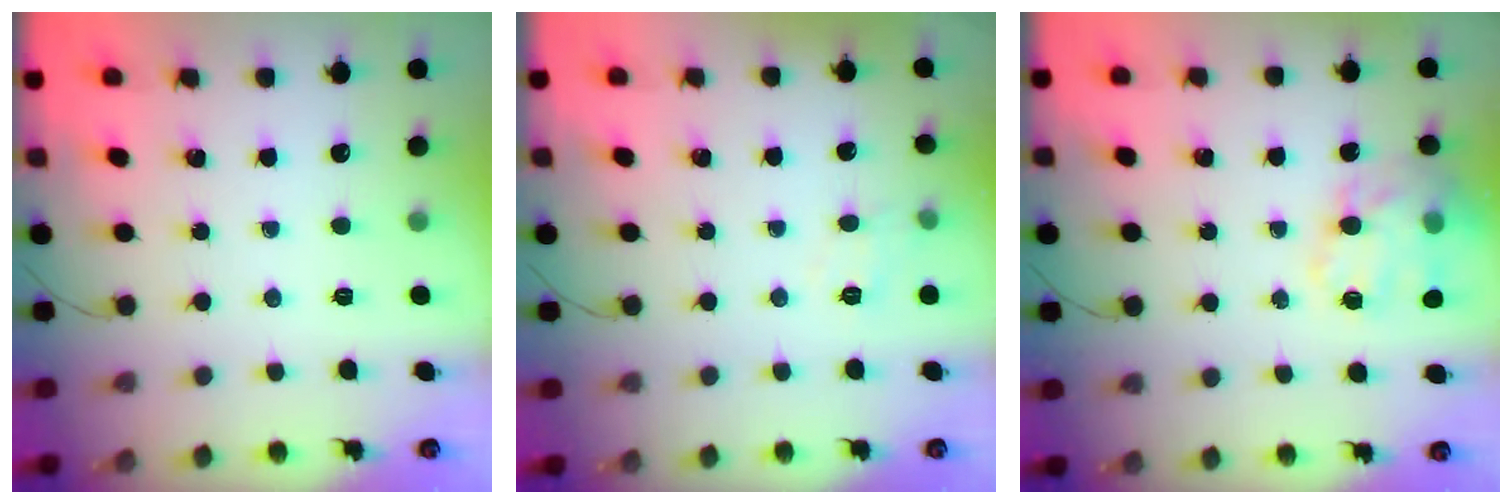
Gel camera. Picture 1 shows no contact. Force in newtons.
{"total": 4.7, "press": 4.4, "slide": 1.6}
{"total": 18.7, "press": 18.4, "slide": 3.2}